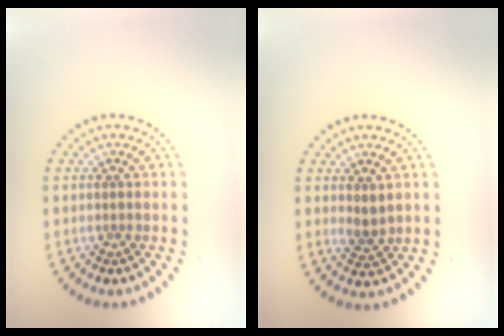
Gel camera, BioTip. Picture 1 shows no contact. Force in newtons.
{"total": 1.3, "press": 1.2, "slide": 0.6}